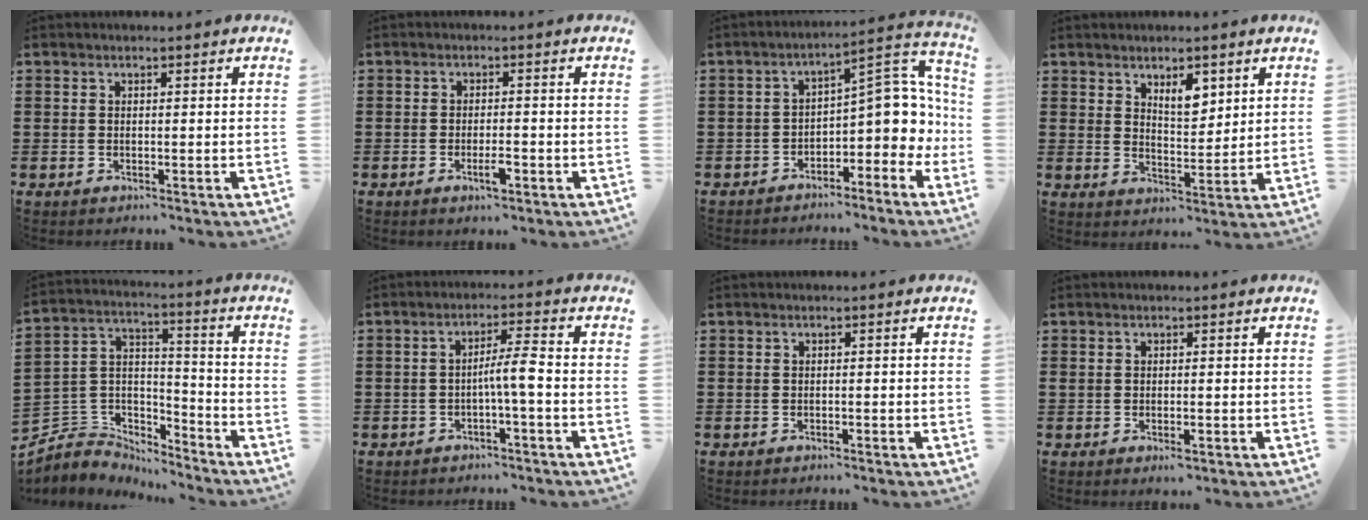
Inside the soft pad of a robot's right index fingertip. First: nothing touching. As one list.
[{"total": 3.0, "force": [-1.3, 0.8, 2.6], "torque": [-0.050, -0.001, -0.025]}, {"total": 7.1, "force": [-1.4, 3.8, 5.9], "torque": [-0.080, -0.014, -0.032]}, {"total": 5.0, "force": [3.0, 2.3, 3.3], "torque": [-0.056, -0.002, 0.049]}, {"total": 5.2, "force": [-4.5, 2.6, 0.1], "torque": [-0.028, -0.003, -0.096]}, {"total": 4.3, "force": [-1.1, 0.1, 4.1], "torque": [-0.077, 0.000, -0.024]}, {"total": 0.5, "force": [-0.5, 0.1, 0.2], "torque": [-0.005, -0.002, -0.009]}, {"total": 1.1, "force": [-0.2, 0.4, 1.0], "torque": [-0.019, -0.002, -0.004]}]